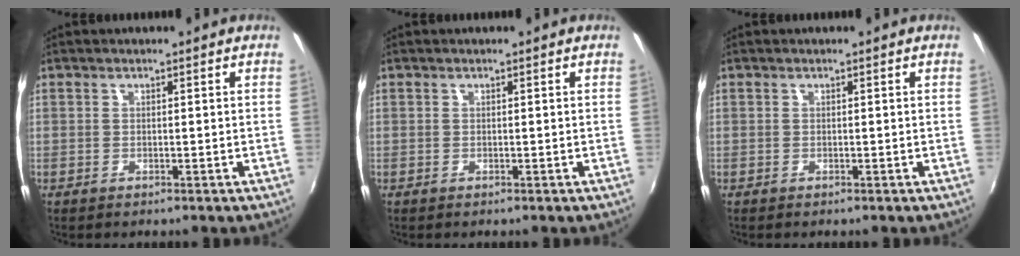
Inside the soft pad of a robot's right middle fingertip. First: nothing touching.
{"total": 0.0}
{"total": 0.0}